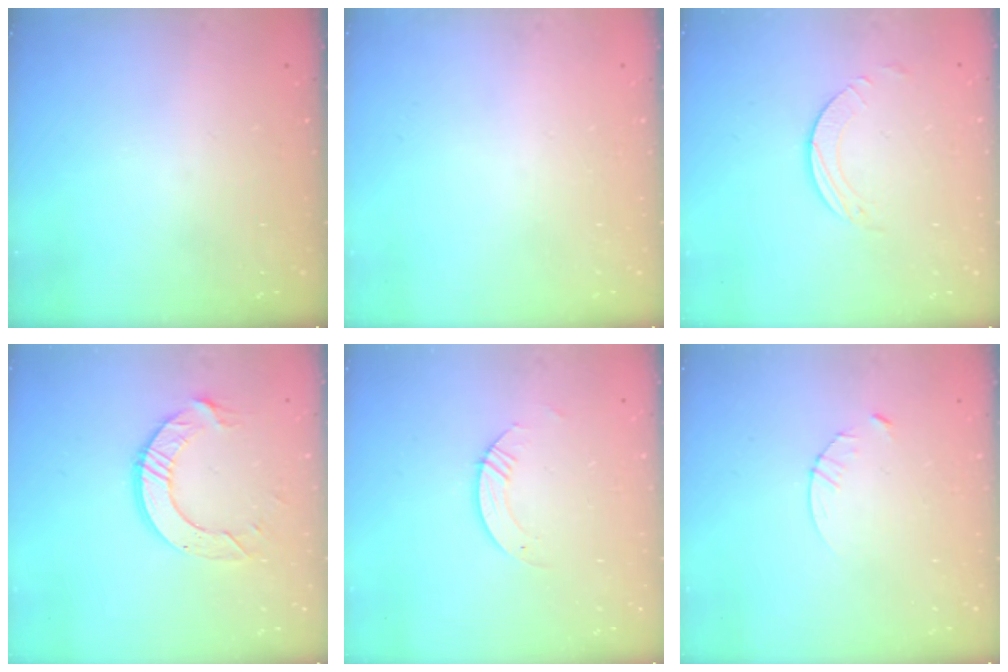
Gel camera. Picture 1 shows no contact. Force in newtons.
{"total": 0.0}
{"total": 1.9, "press": 1.9, "slide": 0.2}
{"total": 9.7, "press": 9.7, "slide": 0.8}
{"total": 3.2, "press": 3.2, "slide": 0.3}
{"total": 3.4, "press": 3.4, "slide": 0.4}